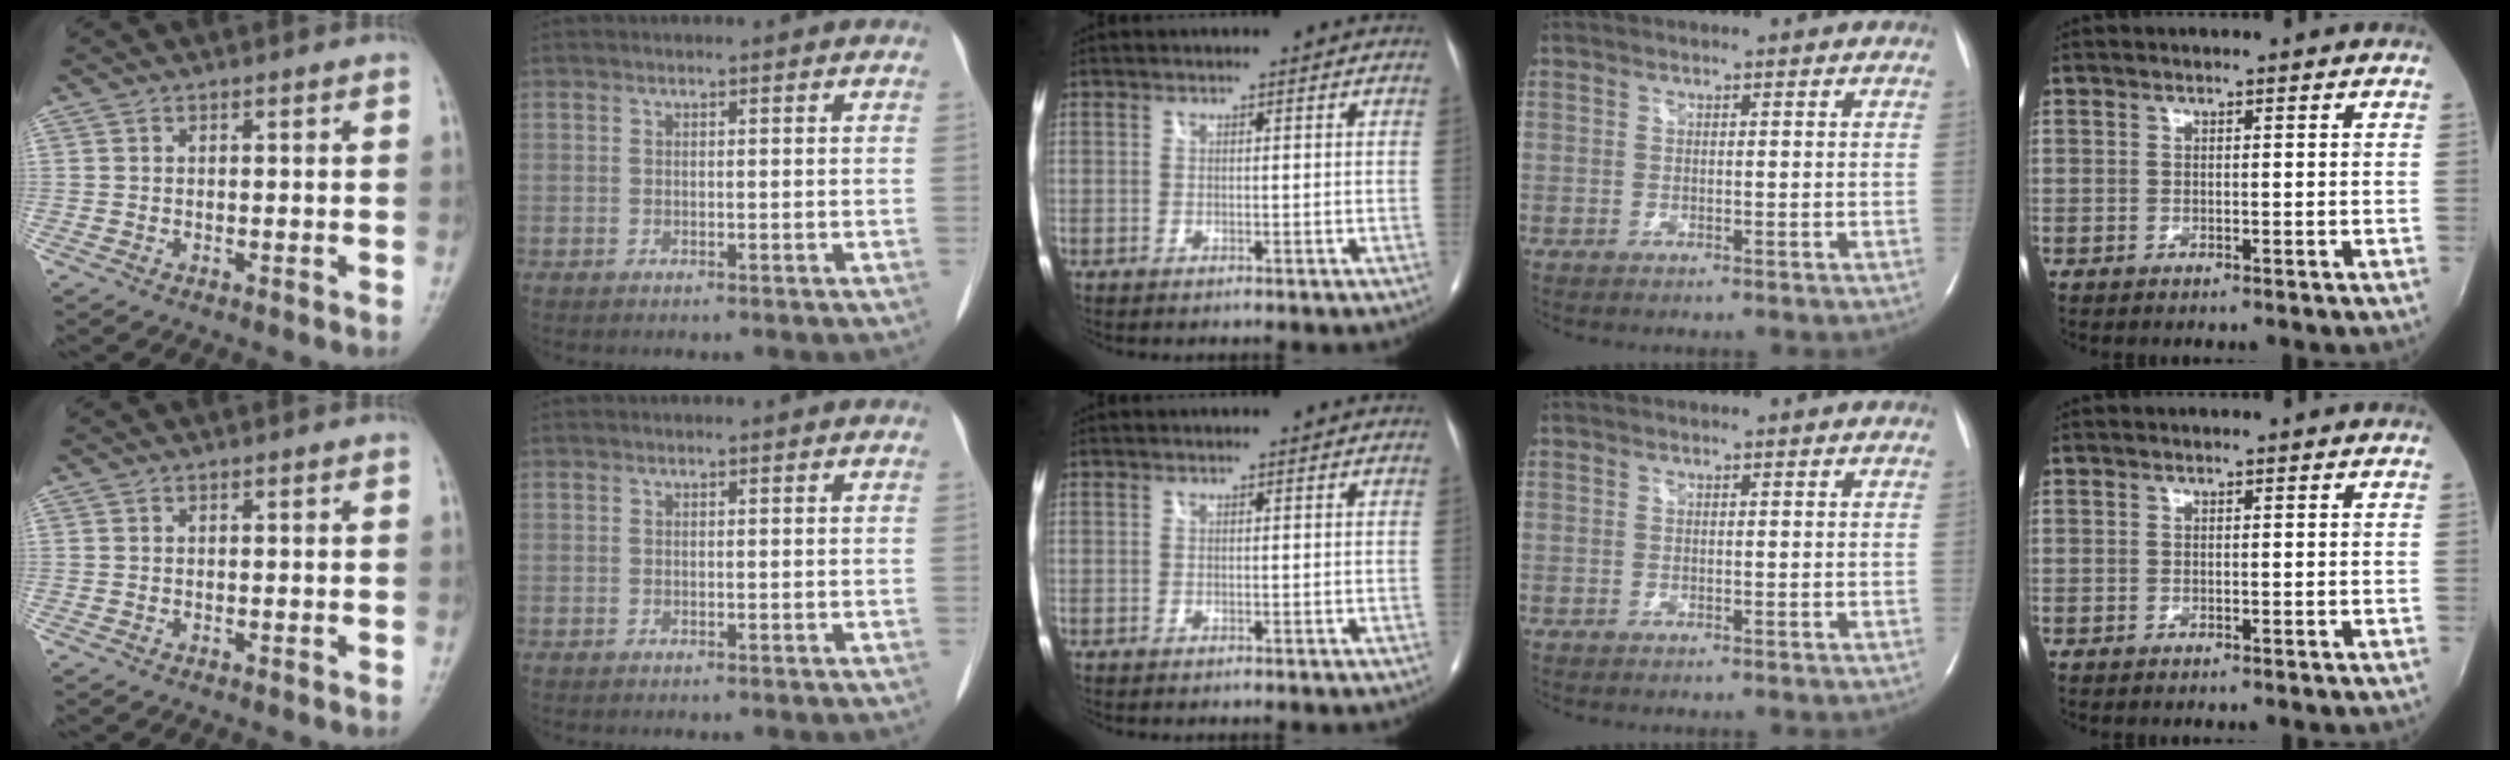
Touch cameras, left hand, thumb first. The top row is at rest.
{}